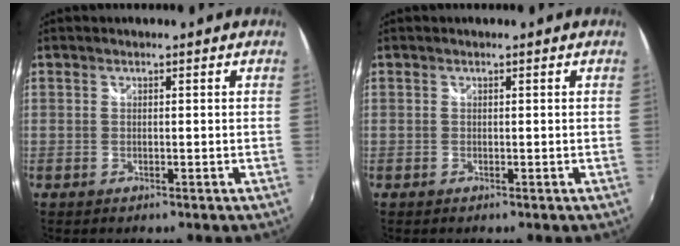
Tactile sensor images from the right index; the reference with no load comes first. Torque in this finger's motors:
{"motor_torque": [0.00, 0.00, 0.00, 0.01]}